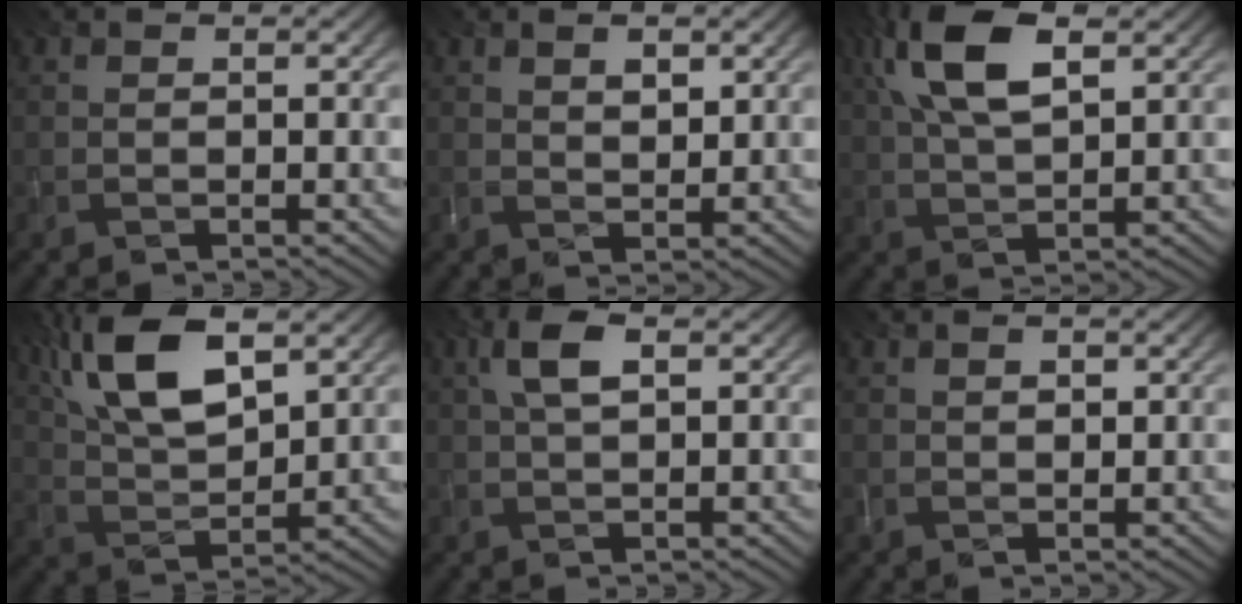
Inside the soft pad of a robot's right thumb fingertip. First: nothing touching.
{"total": 3.1, "force": [1.6, 1.5, 2.3], "torque": [-0.044, -0.003, 0.033]}
{"total": 10.4, "force": [4.3, 4.4, 8.4], "torque": [-0.193, 0.018, 0.083]}
{"total": 12.1, "force": [5.8, 5.0, 9.4], "torque": [-0.204, 0.013, 0.115]}
{"total": 4.3, "force": [1.4, 1.8, 3.7], "torque": [-0.085, 0.010, 0.025]}
{"total": 1.8, "force": [0.8, 0.9, 1.3], "torque": [-0.025, 0.000, 0.017]}